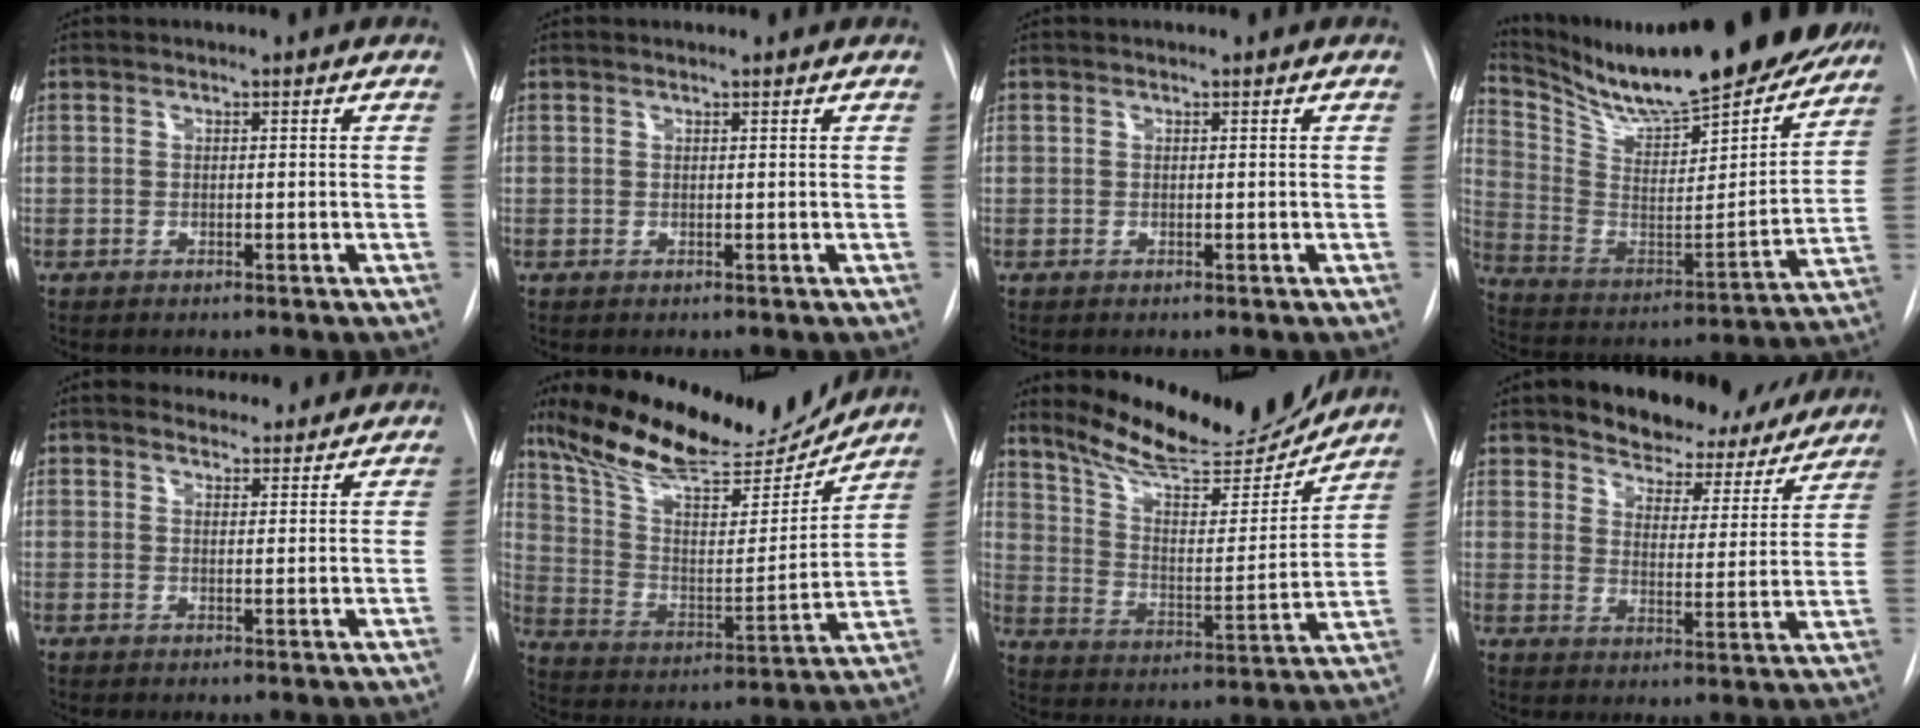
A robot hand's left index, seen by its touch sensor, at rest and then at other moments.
{"total": 0.0}
{"total": 0.0}
{"total": 25.3, "force": [22.4, 4.2, 11.0], "torque": [-0.193, -0.052, 0.334]}
{"total": 5.1, "force": [4.8, 1.7, 0.6], "torque": [-0.003, 0.009, 0.057]}
{"total": 20.2, "force": [18.2, 3.6, 8.0], "torque": [-0.144, -0.018, 0.296]}
{"total": 18.4, "force": [17.0, 2.6, 6.4], "torque": [-0.108, -0.033, 0.260]}
{"total": 14.7, "force": [12.9, 6.1, 3.6], "torque": [-0.031, -0.020, 0.164]}